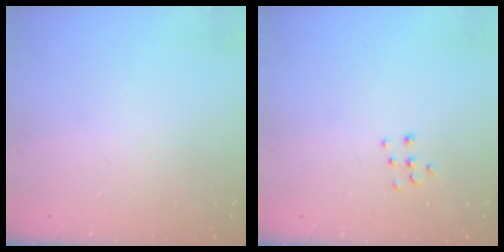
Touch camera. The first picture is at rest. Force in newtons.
{"total": 5.8, "press": 5.8, "slide": 0.3}